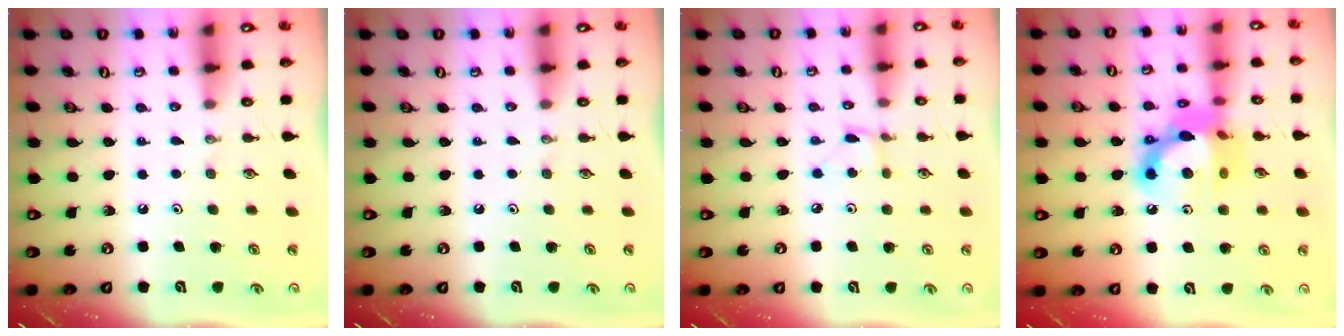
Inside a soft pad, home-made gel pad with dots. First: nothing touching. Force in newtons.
{"total": 0.0}
{"total": 2.0, "press": 2.0, "slide": 0.1}
{"total": 15.2, "press": 15.1, "slide": 1.7}